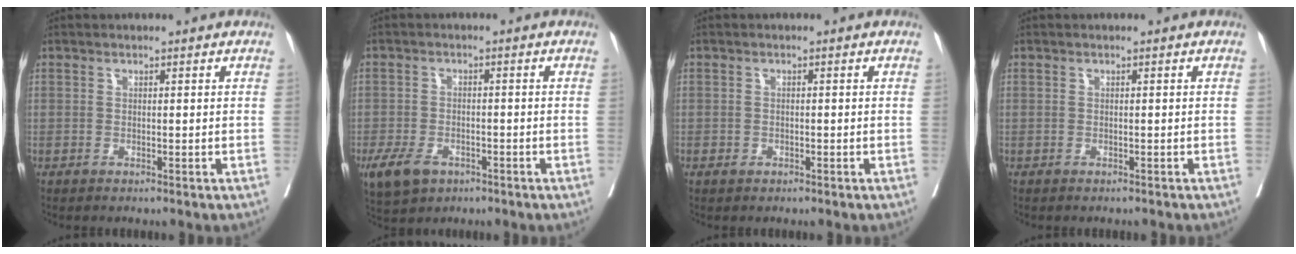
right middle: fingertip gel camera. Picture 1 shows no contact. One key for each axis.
{"total": 6.6, "fx": -3.8, "fy": 4.0, "fz": 3.5, "tx": -0.062, "ty": -0.008, "tz": -0.063}
{"total": 1.4, "fx": -0.7, "fy": 1.0, "fz": 0.6, "tx": -0.010, "ty": 0.000, "tz": -0.010}
{"total": 0.8, "fx": -0.7, "fy": 0.3, "fz": 0.1, "tx": -0.001, "ty": -0.003, "tz": -0.017}